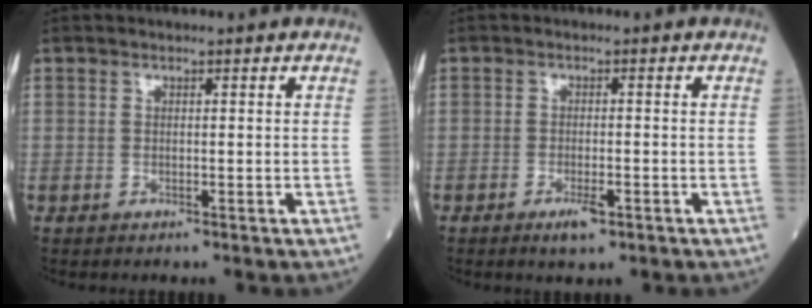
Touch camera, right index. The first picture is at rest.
{"total": 2.7, "force": [-1.5, 0.6, 2.2], "torque": [-0.037, -0.002, -0.022]}